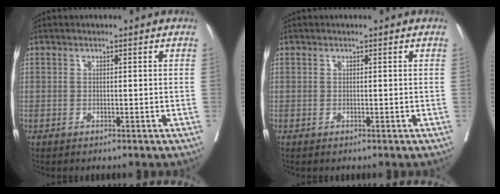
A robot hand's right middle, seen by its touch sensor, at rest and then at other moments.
{"total": 0.0}